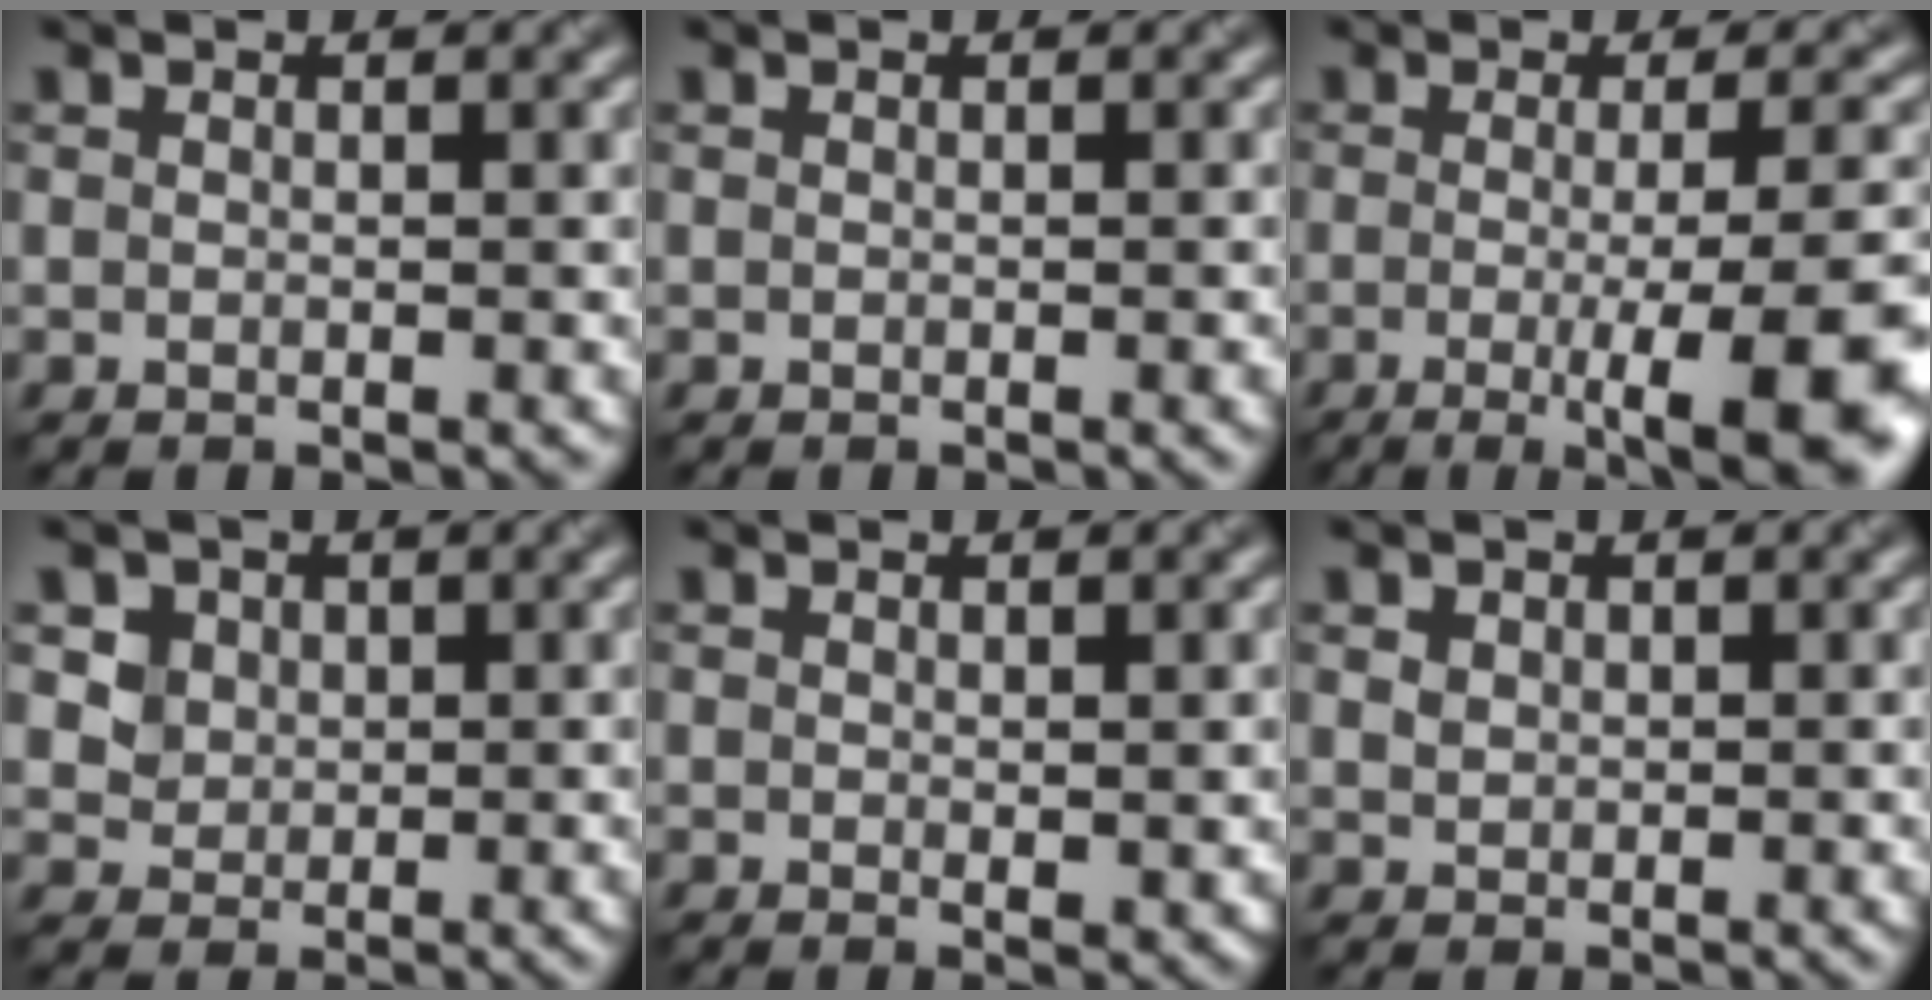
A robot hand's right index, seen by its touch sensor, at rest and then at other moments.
{"total": 0.8, "force": [-0.1, 0.3, 0.8], "torque": [-0.003, 0.003, -0.002]}
{"total": 10.6, "force": [-2.4, 2.7, 10.0], "torque": [-0.102, -0.015, -0.027]}
{"total": 3.9, "force": [1.8, 3.1, 1.4], "torque": [-0.039, -0.008, 0.038]}
{"total": 1.3, "force": [0.1, 0.4, 1.3], "torque": [-0.018, -0.006, 0.006]}
{"total": 0.9, "force": [0.4, 0.7, 0.2], "torque": [-0.004, -0.006, 0.011]}